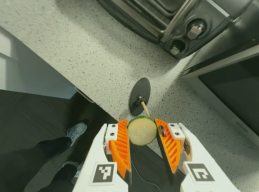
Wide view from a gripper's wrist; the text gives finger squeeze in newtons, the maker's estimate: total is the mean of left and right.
{"total": 10.1, "left": 10.3, "right": 9.9}